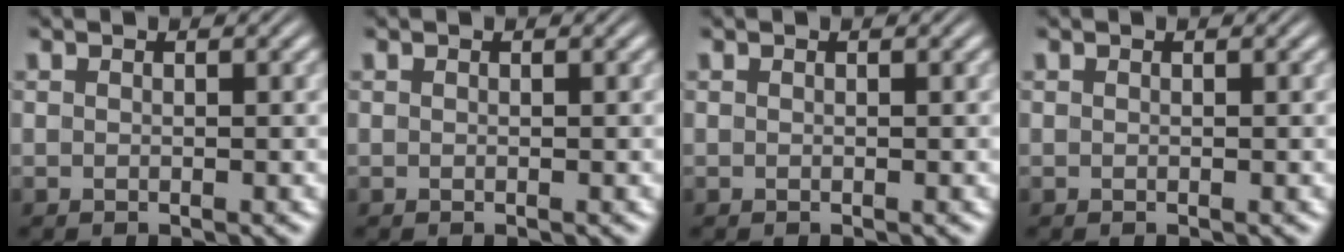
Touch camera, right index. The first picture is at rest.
{"total": 0.0}
{"total": 0.0}
{"total": 0.0}